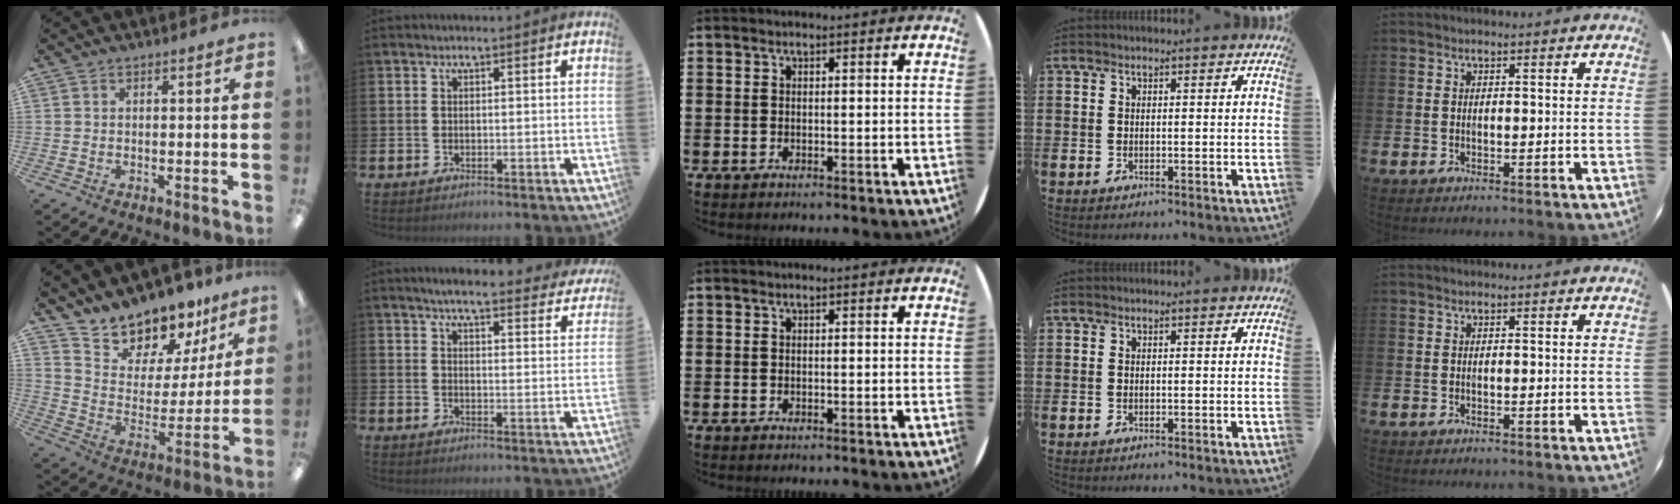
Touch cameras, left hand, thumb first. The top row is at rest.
{"thumb": {"total": 12.9, "force": [12.2, 4.2, -0.2], "torque": [-0.019, -0.131, 0.224]}, "index": {"total": 5.1, "force": [4.8, 0.4, 1.7], "torque": [-0.037, -0.032, 0.080]}}